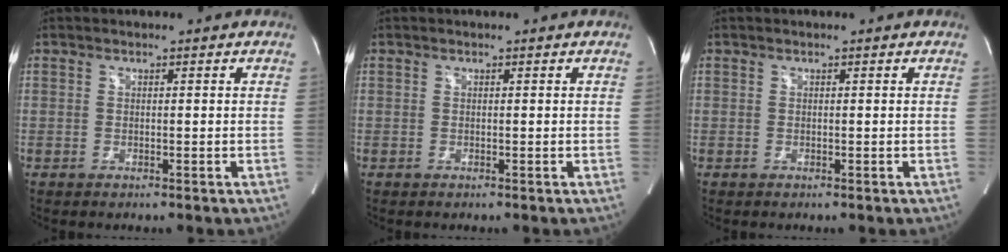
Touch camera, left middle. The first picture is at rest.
{"total": 0.0}
{"total": 0.0}